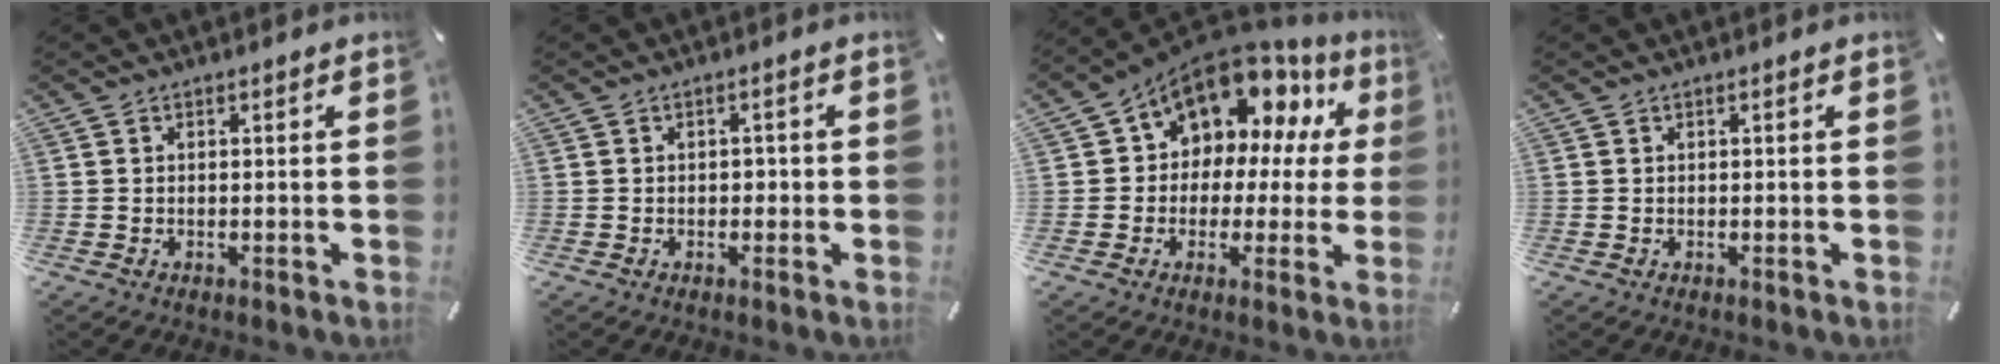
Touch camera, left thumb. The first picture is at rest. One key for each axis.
{"total": 1.3, "fx": -0.4, "fy": 1.1, "fz": 0.6, "tx": -0.014, "ty": 0.004, "tz": -0.011}
{"total": 12.5, "fx": 8.0, "fy": 8.1, "fz": 5.1, "tx": -0.092, "ty": -0.065, "tz": 0.145}
{"total": 0.0}